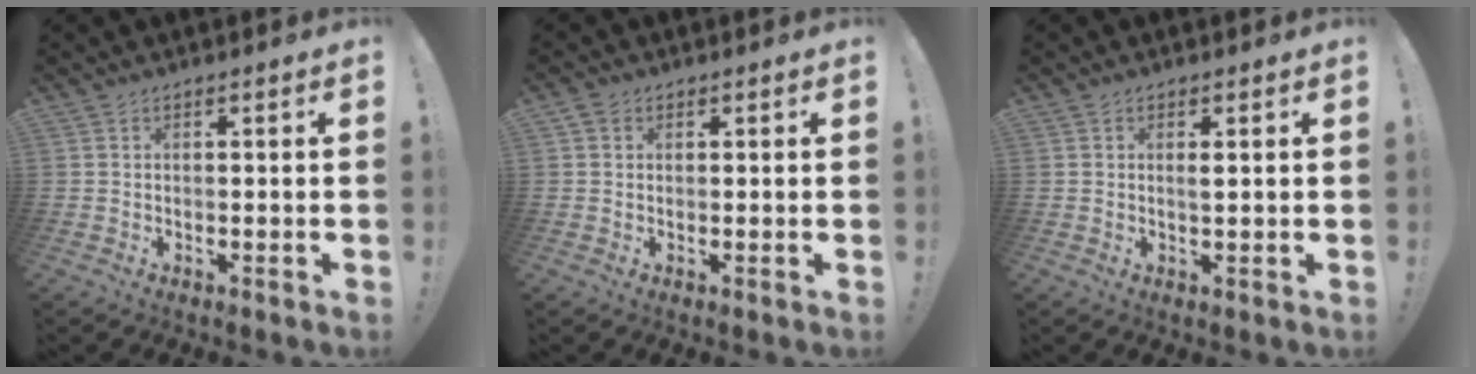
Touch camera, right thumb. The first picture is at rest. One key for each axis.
{"total": 1.6, "fx": 0.8, "fy": 1.3, "fz": 0.5, "tx": -0.009, "ty": 0.001, "tz": 0.015}
{"total": 1.3, "fx": 0.5, "fy": 0.1, "fz": 1.2, "tx": -0.009, "ty": -0.008, "tz": 0.005}